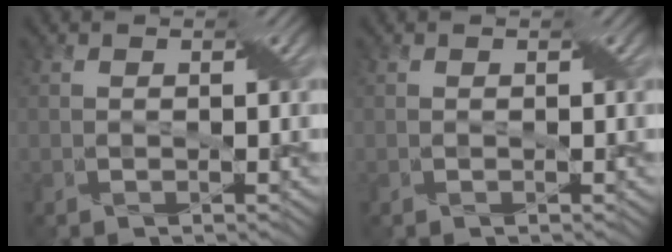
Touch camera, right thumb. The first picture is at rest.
{"total": 0.0}